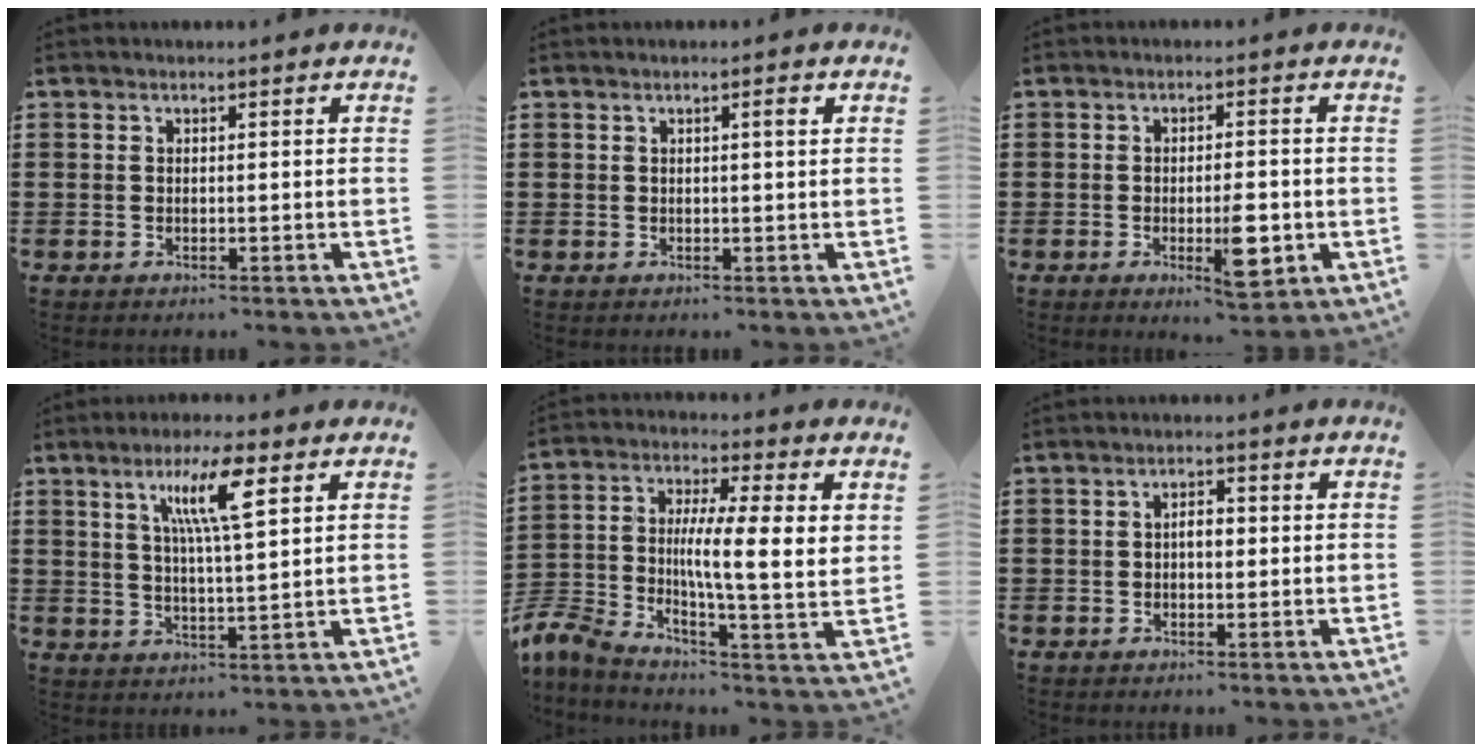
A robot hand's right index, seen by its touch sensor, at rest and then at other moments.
{"total": 1.4, "force": [0.5, 0.1, 1.3], "torque": [-0.016, -0.001, 0.006]}
{"total": 6.7, "force": [-1.9, 2.0, 6.1], "torque": [-0.094, -0.006, -0.030]}
{"total": 8.3, "force": [3.9, 1.0, 7.2], "torque": [-0.144, 0.004, 0.061]}
{"total": 8.8, "force": [1.5, 2.5, 8.3], "torque": [-0.163, -0.018, 0.021]}
{"total": 2.4, "force": [0.0, 1.0, 2.1], "torque": [-0.040, 0.004, -0.002]}